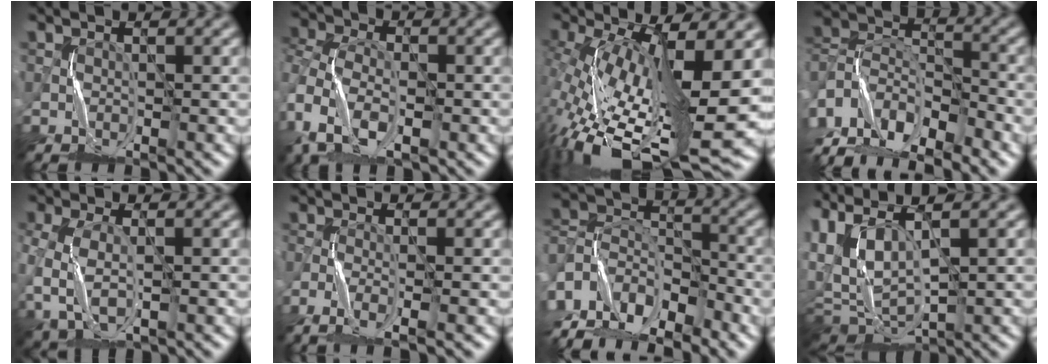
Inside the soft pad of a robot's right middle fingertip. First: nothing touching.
{"total": 8.4, "force": [-3.1, 5.8, 5.1], "torque": [-0.109, -0.003, -0.062]}
{"total": 13.3, "force": [-3.7, 4.8, 11.8], "torque": [-0.228, -0.020, -0.056]}
{"total": 11.0, "force": [-8.6, 5.3, 4.5], "torque": [-0.087, 0.006, -0.167]}
{"total": 4.5, "force": [-1.2, 2.7, 3.4], "torque": [-0.100, -0.014, -0.017]}
{"total": 2.9, "force": [-2.5, 0.3, 1.4], "torque": [-0.029, -0.006, -0.054]}
{"total": 10.2, "force": [-8.1, 5.1, 3.5], "torque": [-0.061, 0.008, -0.159]}
{"total": 6.5, "force": [0.7, 3.4, 5.4], "torque": [-0.133, -0.001, 0.022]}